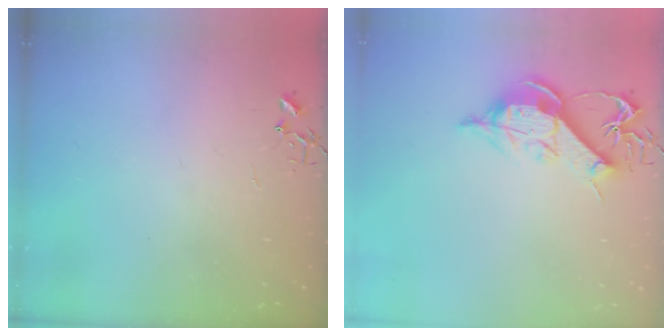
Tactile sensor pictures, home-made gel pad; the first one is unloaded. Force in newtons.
{"total": 11.0, "press": 11.0, "slide": 0.5}